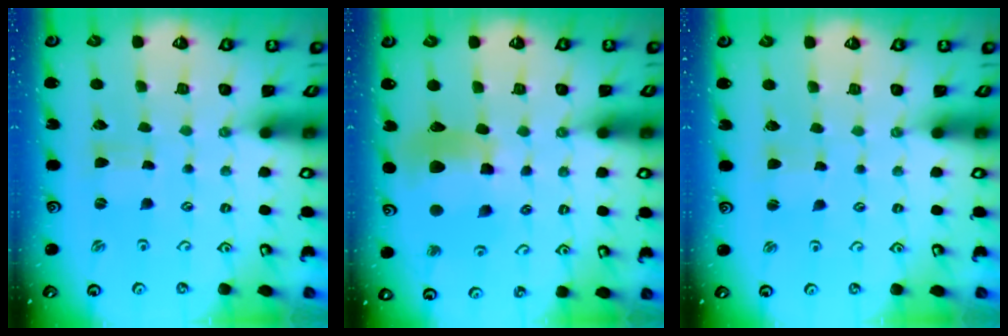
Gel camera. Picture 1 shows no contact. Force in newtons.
{"total": 12.6, "press": 12.5, "slide": 1.7}
{"total": 2.1, "press": 2.0, "slide": 0.3}